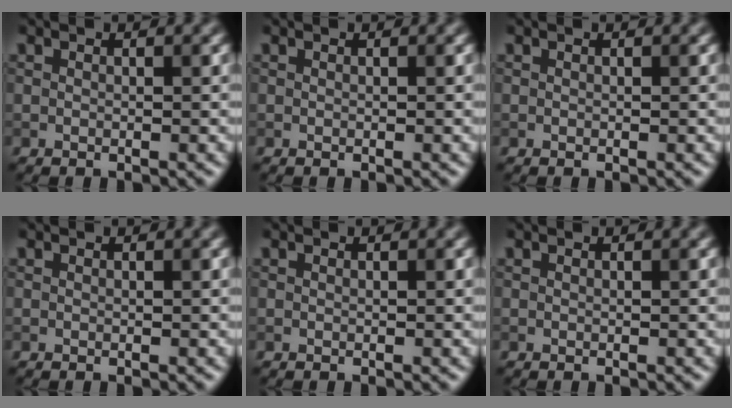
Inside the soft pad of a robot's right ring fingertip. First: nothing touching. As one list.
[{"total": 0.0}, {"total": 0.0}, {"total": 0.0}, {"total": 0.0}, {"total": 0.0}]